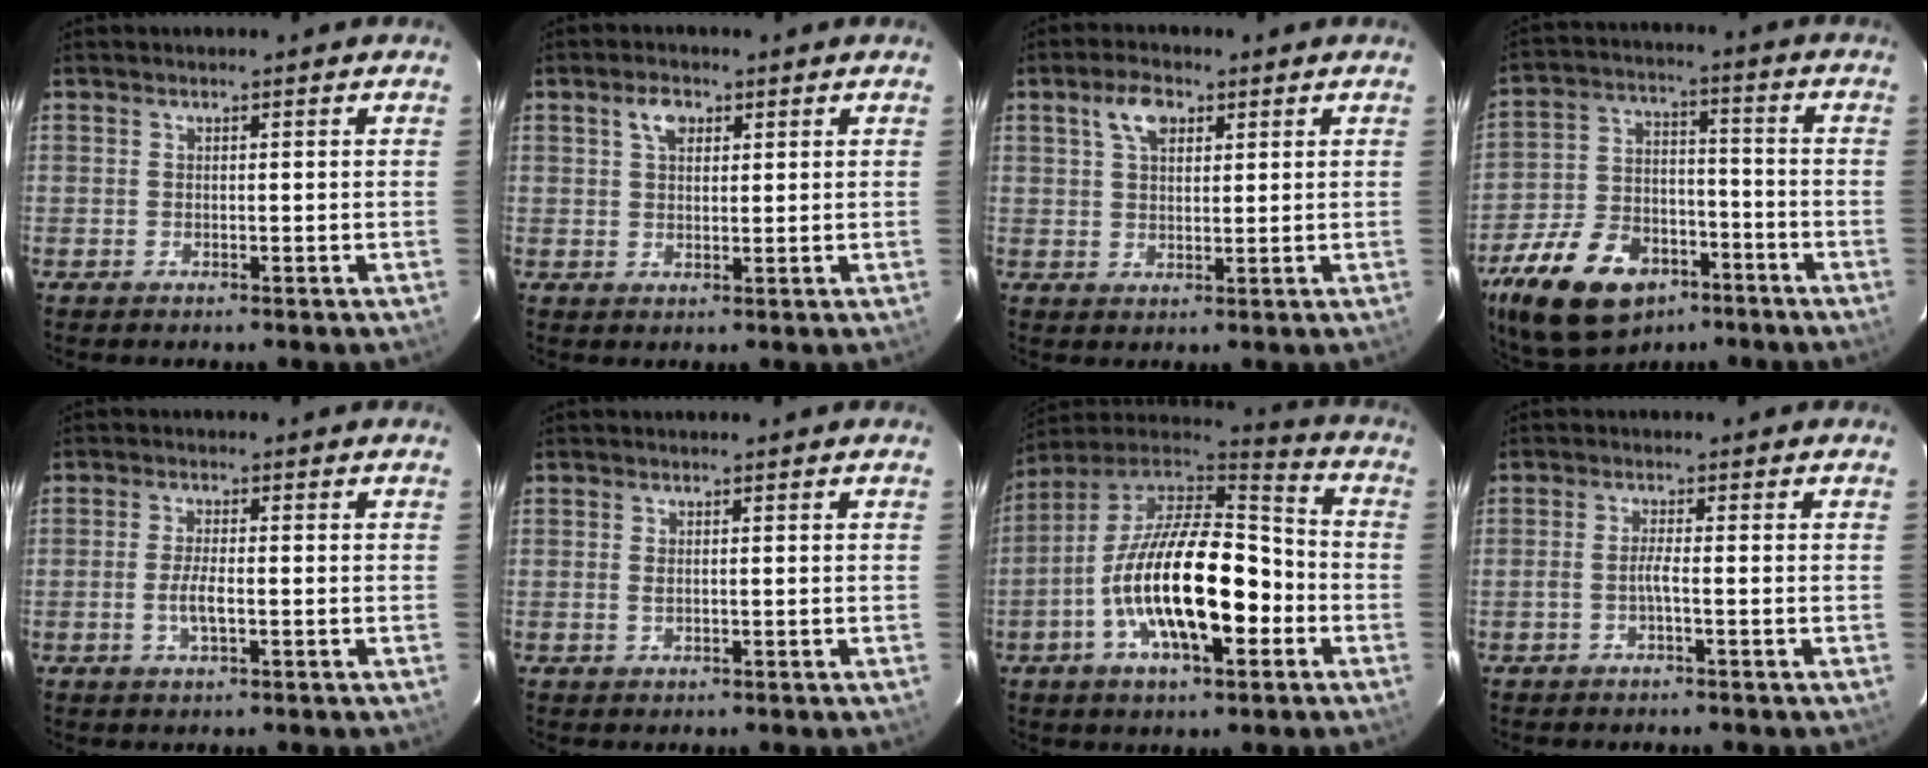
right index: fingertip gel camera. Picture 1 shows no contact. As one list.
[{"total": 3.6, "force": [1.7, 2.2, 2.3], "torque": [-0.040, 0.010, 0.031]}, {"total": 5.3, "force": [2.6, 2.9, 3.6], "torque": [-0.067, 0.014, 0.047]}, {"total": 21.0, "force": [-12.4, 12.4, 11.6], "torque": [-0.257, 0.000, -0.200]}, {"total": 3.4, "force": [-1.0, 0.8, 3.2], "torque": [-0.065, -0.003, -0.018]}, {"total": 0.9, "force": [0.0, 0.5, 0.7], "torque": [-0.016, -0.001, 0.002]}, {"total": 21.3, "force": [-6.2, 8.5, 18.5], "torque": [-0.344, -0.005, -0.114]}, {"total": 1.7, "force": [-0.9, -0.3, 1.4], "torque": [-0.030, 0.001, -0.018]}]